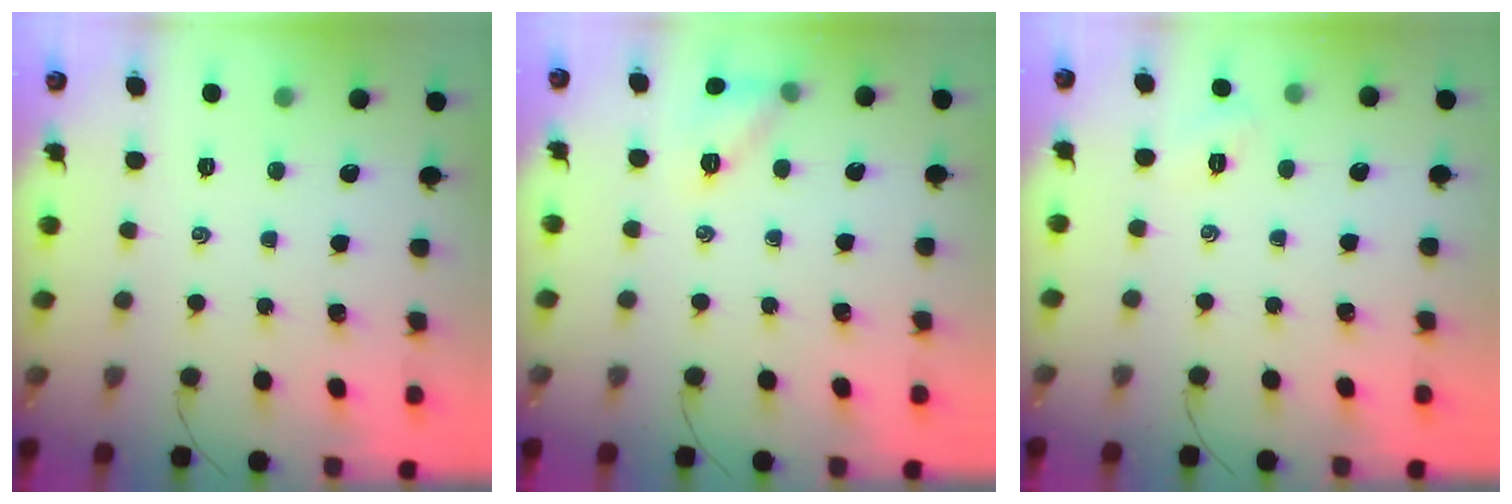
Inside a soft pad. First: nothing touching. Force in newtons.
{"total": 8.8, "press": 8.7, "slide": 0.7}
{"total": 2.6, "press": 2.4, "slide": 0.8}